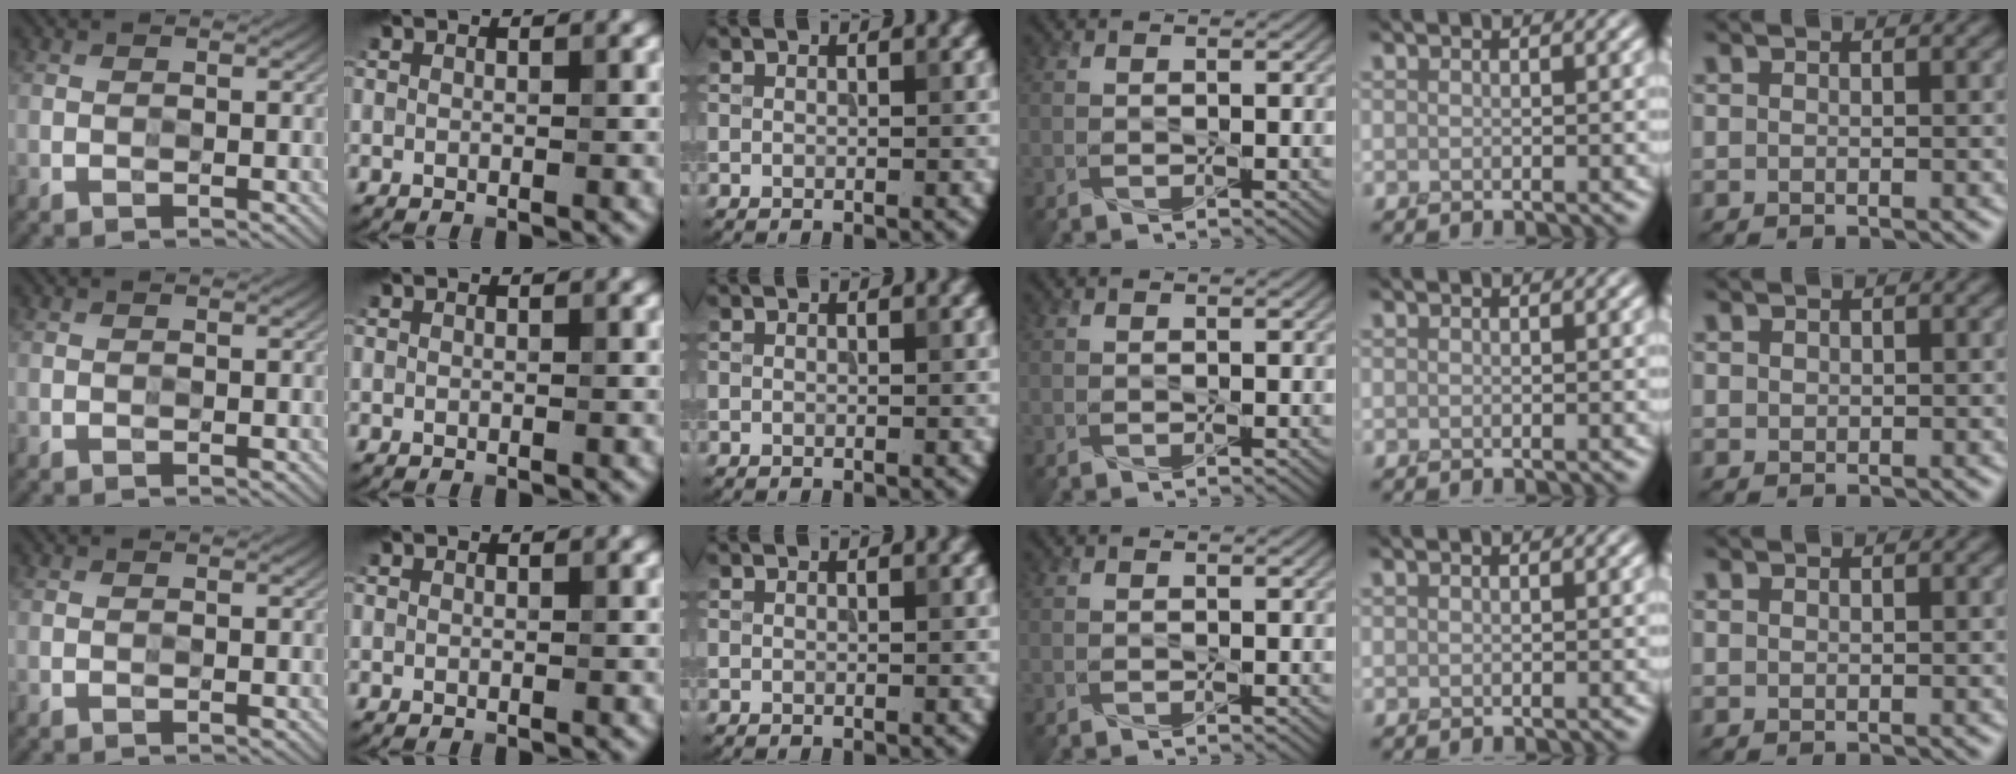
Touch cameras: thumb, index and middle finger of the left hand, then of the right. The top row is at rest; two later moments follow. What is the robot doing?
{"motion": "press", "object": "memory foam"}